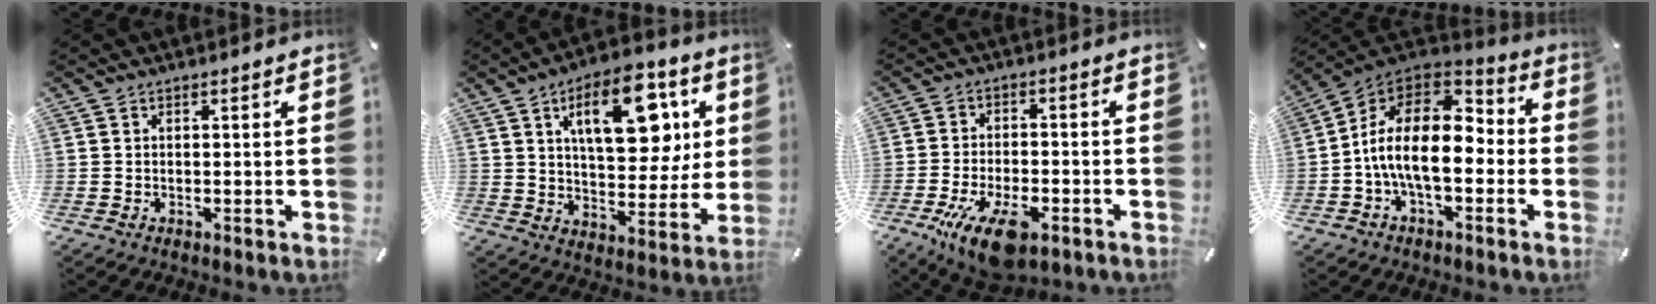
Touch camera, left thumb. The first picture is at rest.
{"total": 17.4, "force": [7.2, 9.1, 13.0], "torque": [-0.185, -0.017, 0.116]}
{"total": 12.5, "force": [-6.4, 5.8, 9.0], "torque": [-0.172, 0.028, -0.107]}
{"total": 17.5, "force": [-2.6, 9.3, 14.6], "torque": [-0.275, 0.014, -0.042]}